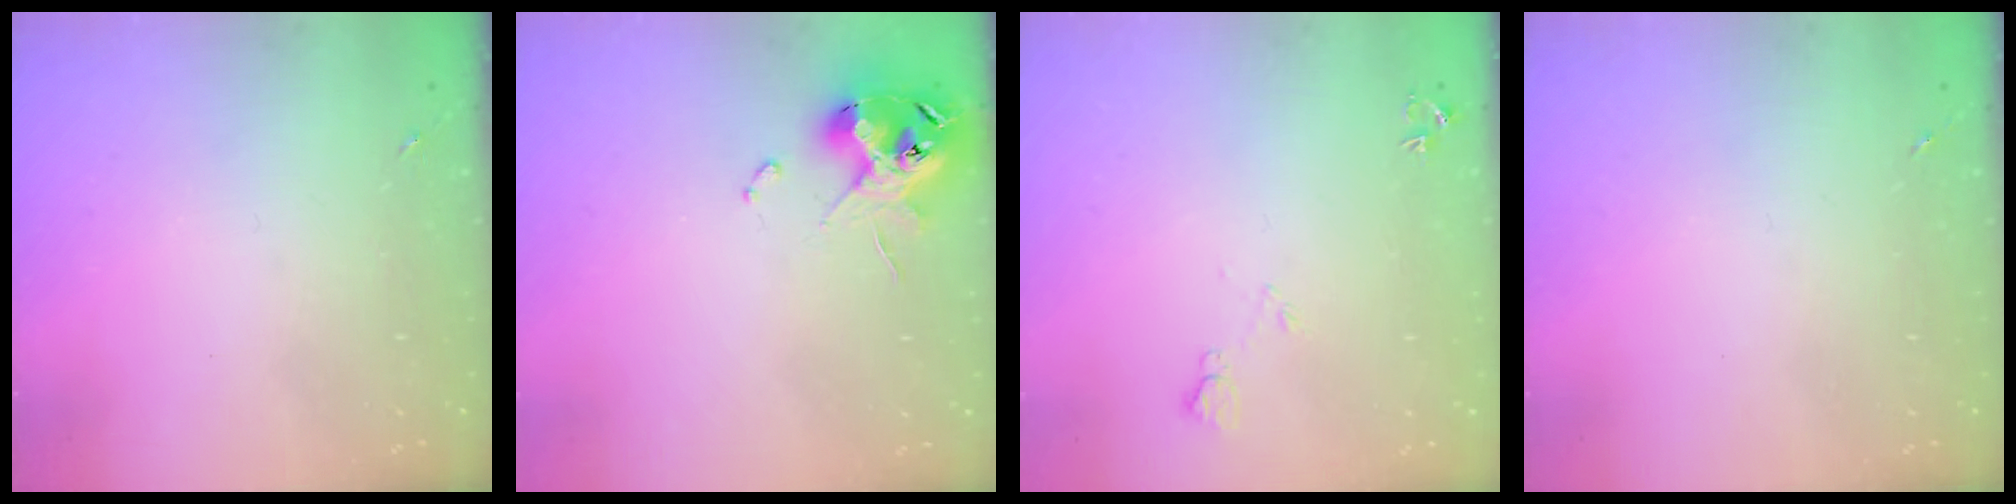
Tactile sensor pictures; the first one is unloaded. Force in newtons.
{"total": 12.6, "press": 12.5, "slide": 1.7}
{"total": 6.2, "press": 6.1, "slide": 1.2}
{"total": 0.0}